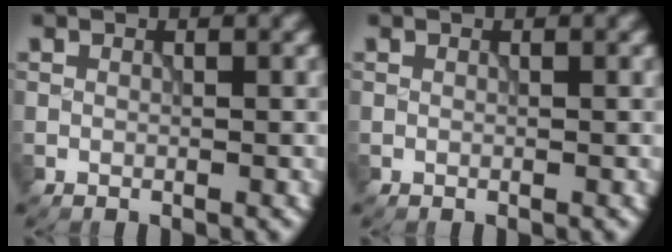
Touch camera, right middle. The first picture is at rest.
{"total": 0.0}